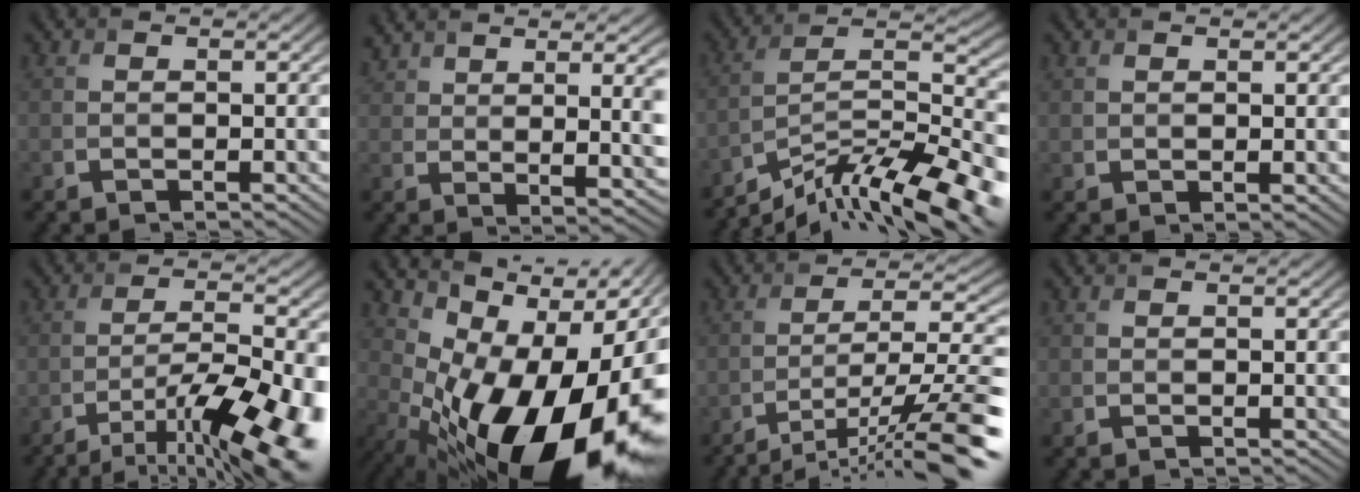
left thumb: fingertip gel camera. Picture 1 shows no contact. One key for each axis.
{"total": 9.8, "fx": 4.6, "fy": 3.1, "fz": 8.1, "tx": -0.133, "ty": 0.014, "tz": 0.080}
{"total": 14.9, "fx": -11.3, "fy": 3.5, "fz": 9.0, "tx": -0.169, "ty": 0.001, "tz": -0.190}
{"total": 1.0, "fx": 0.9, "fy": 0.3, "fz": 0.4, "tx": -0.012, "ty": -0.002, "tz": 0.023}
{"total": 13.8, "fx": -8.1, "fy": 3.6, "fz": 10.6, "tx": -0.187, "ty": -0.012, "tz": -0.119}
{"total": 18.4, "fx": -2.9, "fy": 10.3, "fz": 15.0, "tx": -0.206, "ty": -0.021, "tz": -0.032}
{"total": 13.3, "fx": -8.4, "fy": 3.2, "fz": 9.8, "tx": -0.164, "ty": 0.002, "tz": -0.127}
{"total": 0.0}